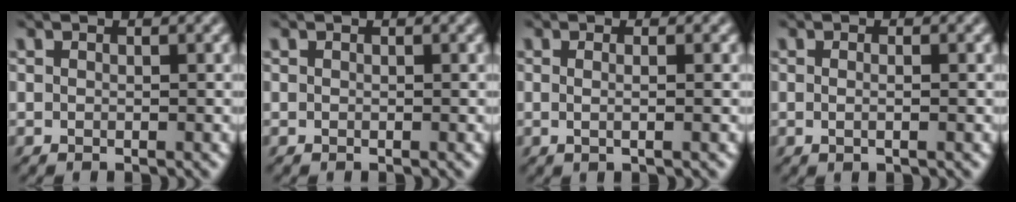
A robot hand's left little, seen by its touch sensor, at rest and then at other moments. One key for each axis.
{"total": 0.0}
{"total": 1.4, "fx": 0.0, "fy": 0.2, "fz": 1.4, "tx": -0.019, "ty": -0.004, "tz": -0.007}
{"total": 0.9, "fx": -0.2, "fy": 0.1, "fz": 0.9, "tx": -0.018, "ty": -0.001, "tz": -0.004}